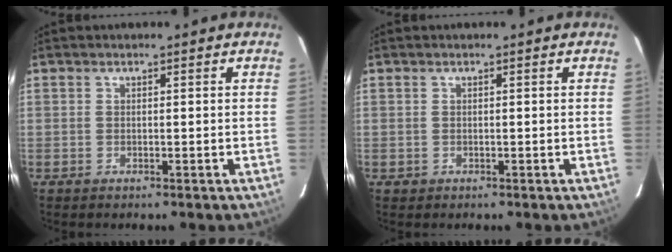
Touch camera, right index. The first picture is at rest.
{"total": 0.6, "force": [-0.3, 0.5, 0.0], "torque": [0.001, -0.001, -0.002]}